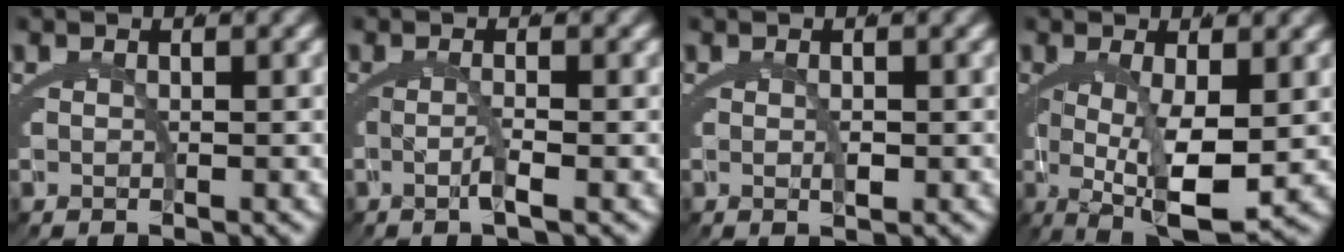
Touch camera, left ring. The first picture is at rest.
{"total": 2.1, "force": [-0.3, 0.3, 2.1], "torque": [-0.038, -0.002, -0.007]}
{"total": 1.0, "force": [-0.3, 0.3, 0.9], "torque": [-0.023, -0.013, 0.003]}
{"total": 7.7, "force": [-1.6, 2.6, 7.0], "torque": [-0.120, -0.034, -0.002]}